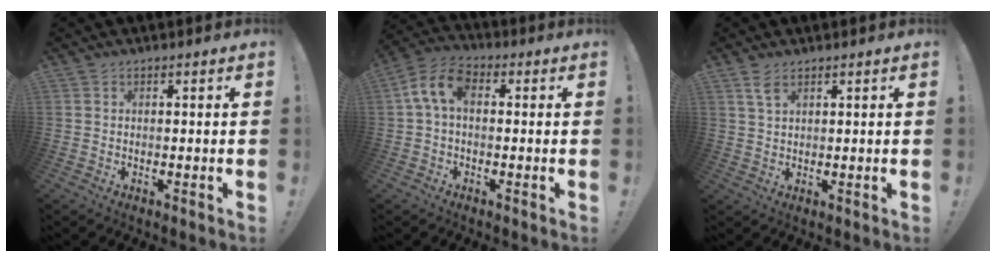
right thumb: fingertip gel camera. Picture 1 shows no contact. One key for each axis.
{"total": 9.0, "fx": 1.5, "fy": 5.3, "fz": 7.1, "tx": -0.145, "ty": 0.006, "tz": 0.030}
{"total": 3.9, "fx": 2.4, "fy": 1.6, "fz": 2.6, "tx": -0.041, "ty": -0.011, "tz": 0.042}